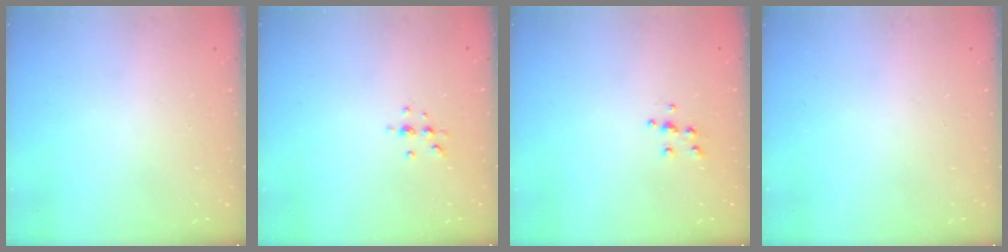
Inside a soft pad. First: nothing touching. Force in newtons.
{"total": 4.3, "press": 4.0, "slide": 1.4}
{"total": 5.5, "press": 5.5, "slide": 0.5}
{"total": 0.0}